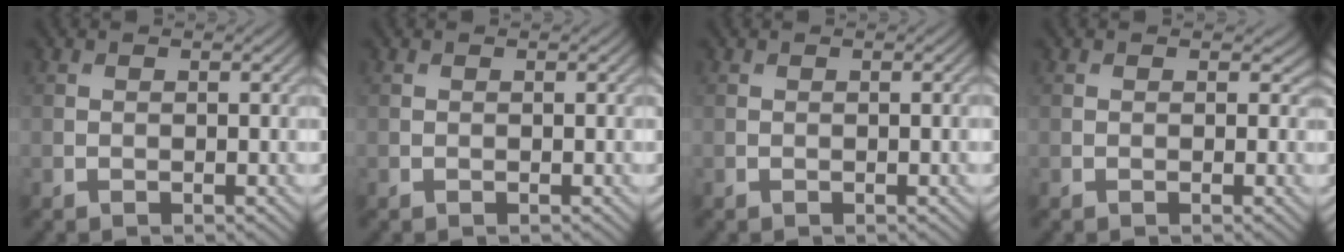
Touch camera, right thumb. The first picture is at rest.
{"total": 0.0}
{"total": 0.7, "force": [0.0, 0.1, 0.7], "torque": [-0.009, 0.000, 0.000]}
{"total": 0.7, "force": [0.1, 0.7, 0.3], "torque": [-0.006, -0.006, -0.002]}